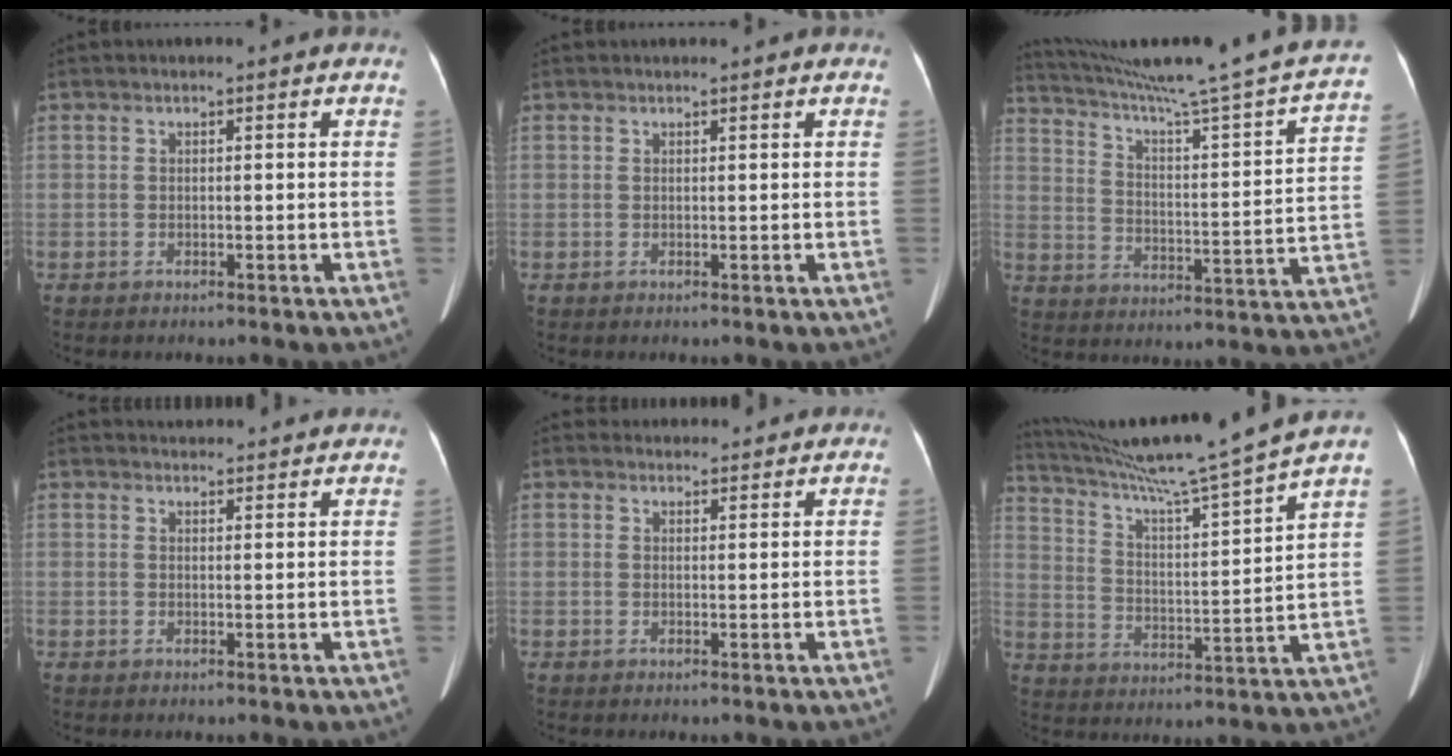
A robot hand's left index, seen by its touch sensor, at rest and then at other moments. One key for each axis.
{"total": 0.9, "fx": 0.9, "fy": 0.2, "fz": 0.3, "tx": -0.009, "ty": 0.014, "tz": 0.014}
{"total": 26.4, "fx": 23.2, "fy": -1.1, "fz": 12.6, "tx": -0.203, "ty": -0.063, "tz": 0.312}
{"total": 7.3, "fx": 7.1, "fy": 1.1, "fz": 1.5, "tx": -0.015, "ty": 0.022, "tz": 0.075}
{"total": 5.3, "fx": 5.0, "fy": 1.7, "fz": 0.2, "tx": 0.000, "ty": 0.016, "tz": 0.054}
{"total": 20.6, "fx": 17.8, "fy": -2.7, "fz": 9.9, "tx": -0.172, "ty": -0.034, "tz": 0.270}